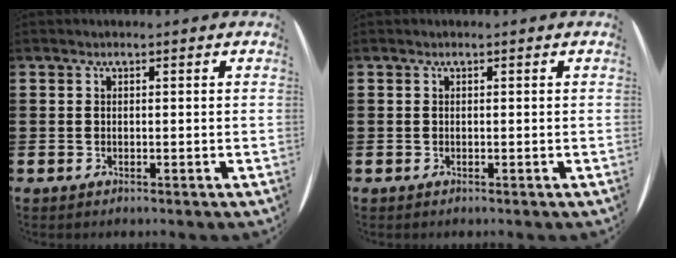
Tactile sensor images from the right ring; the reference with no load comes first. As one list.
[{"total": 0.0}]